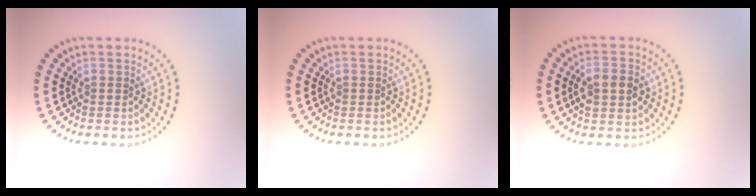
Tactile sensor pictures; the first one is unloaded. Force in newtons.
{"total": 0.0}
{"total": 3.6, "press": 3.6, "slide": 0.2}